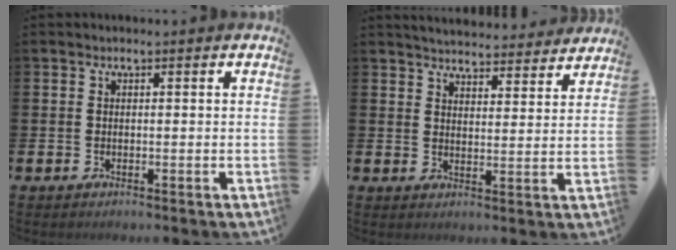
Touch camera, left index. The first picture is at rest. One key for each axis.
{"total": 5.0, "fx": 5.0, "fy": 0.7, "fz": 0.2, "tx": -0.004, "ty": -0.042, "tz": 0.085}